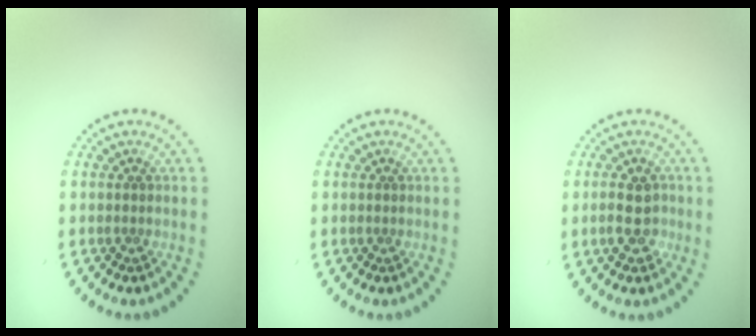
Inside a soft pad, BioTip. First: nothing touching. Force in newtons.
{"total": 0.0}
{"total": 2.9, "press": 2.8, "slide": 0.3}